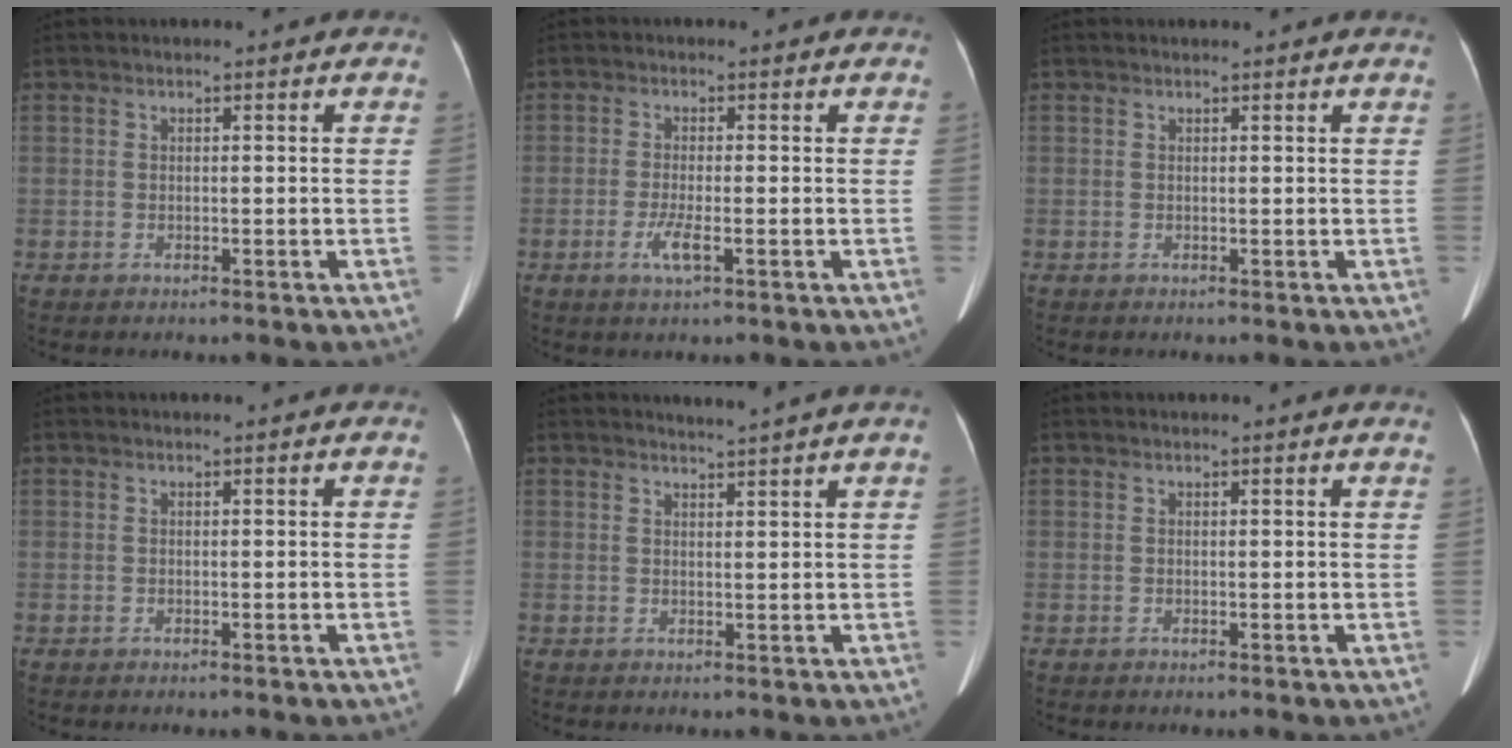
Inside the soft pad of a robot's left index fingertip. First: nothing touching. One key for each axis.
{"total": 2.9, "fx": -1.2, "fy": 0.3, "fz": 2.6, "tx": -0.058, "ty": -0.007, "tz": -0.024}
{"total": 1.3, "fx": 1.3, "fy": -0.1, "fz": 0.3, "tx": -0.012, "ty": 0.006, "tz": 0.012}
{"total": 0.8, "fx": 0.7, "fy": 0.0, "fz": 0.2, "tx": -0.006, "ty": 0.005, "tz": 0.011}
{"total": 2.7, "fx": 2.4, "fy": -1.2, "fz": 0.5, "tx": -0.013, "ty": -0.010, "tz": 0.038}
{"total": 1.8, "fx": 1.7, "fy": -0.3, "fz": 0.6, "tx": -0.021, "ty": 0.002, "tz": 0.017}